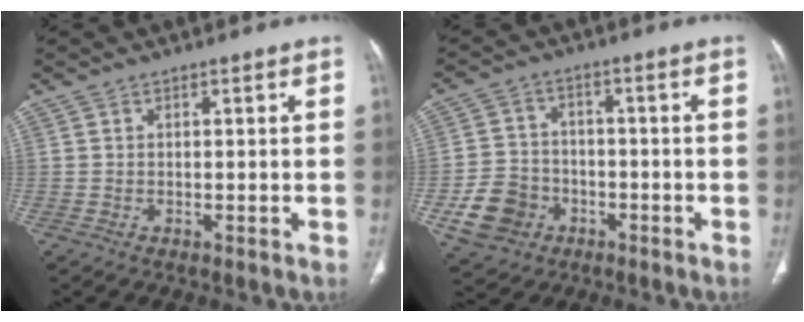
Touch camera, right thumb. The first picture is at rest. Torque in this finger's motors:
{"motor_torque": [0.58, 1.47, -0.10, -0.06, 0.11]}